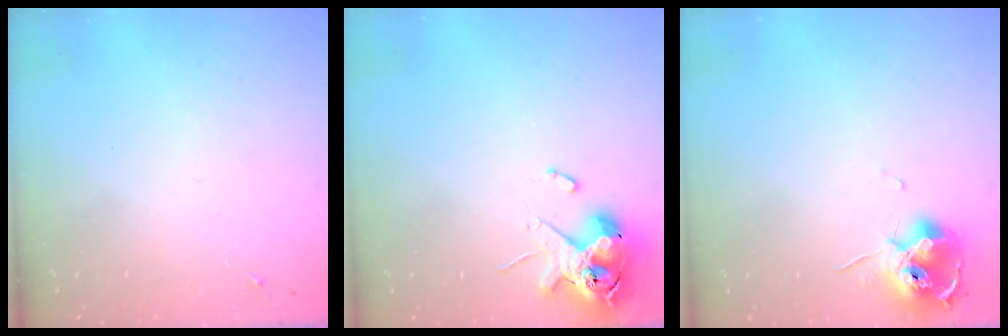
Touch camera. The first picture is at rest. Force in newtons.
{"total": 12.1, "press": 11.9, "slide": 1.9}
{"total": 11.2, "press": 11.1, "slide": 1.1}